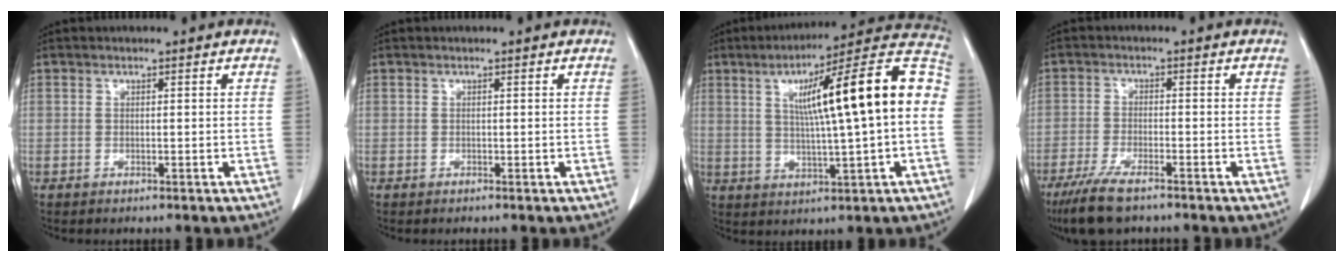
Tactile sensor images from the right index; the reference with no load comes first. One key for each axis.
{"total": 0.0}
{"total": 18.8, "fx": 2.5, "fy": 1.1, "fz": 18.7, "tx": -0.268, "ty": 0.034, "tz": 0.028}
{"total": 7.3, "fx": -5.4, "fy": 1.3, "fz": 4.8, "tx": -0.095, "ty": -0.018, "tz": -0.095}